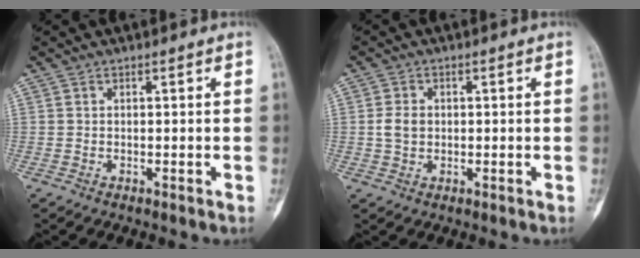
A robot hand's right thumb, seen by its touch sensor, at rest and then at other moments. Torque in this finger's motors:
{"motor_torque": [0.60, 0.50, 0.30, -0.17, 0.03]}